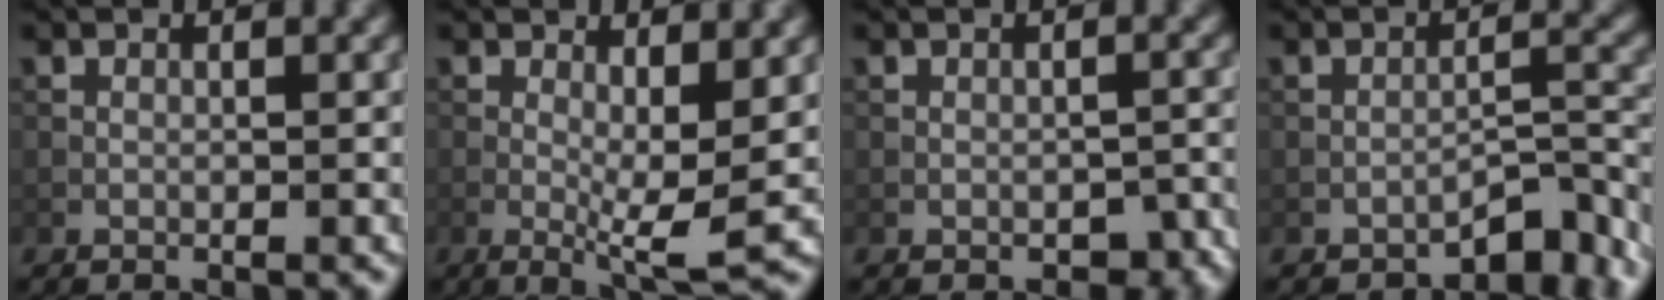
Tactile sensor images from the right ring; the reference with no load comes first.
{"total": 5.0, "force": [0.1, 1.0, 4.9], "torque": [-0.083, -0.013, 0.001]}
{"total": 2.4, "force": [-1.2, 1.5, 1.3], "torque": [-0.013, -0.006, -0.012]}
{"total": 4.2, "force": [-3.3, 1.4, 2.1], "torque": [-0.022, 0.008, -0.048]}